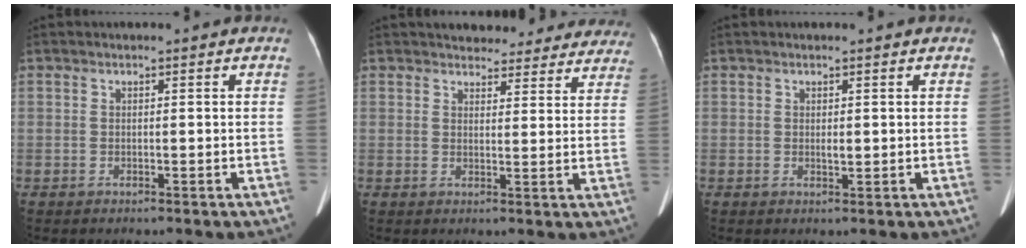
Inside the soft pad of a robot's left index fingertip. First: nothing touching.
{"total": 17.8, "force": [16.3, 5.7, 4.1], "torque": [-0.023, -0.006, 0.175]}
{"total": 1.1, "force": [0.5, 0.4, 0.9], "torque": [-0.014, -0.002, 0.007]}